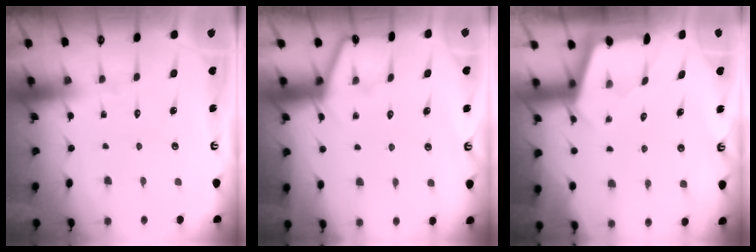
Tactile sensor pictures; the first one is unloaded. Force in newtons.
{"total": 3.9, "press": 3.8, "slide": 0.5}
{"total": 2.5, "press": 2.5, "slide": 0.3}